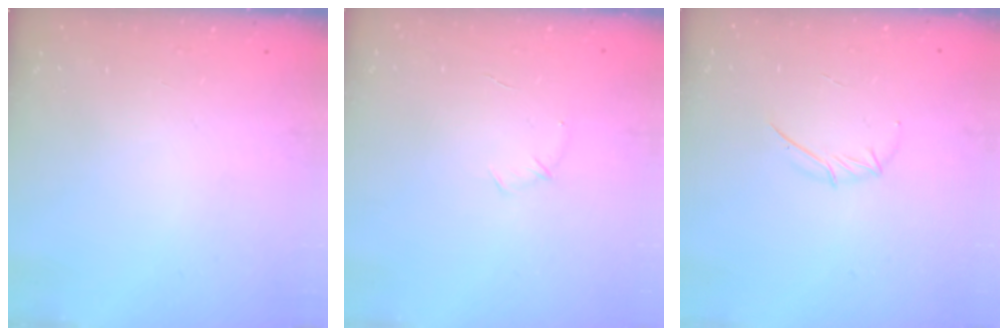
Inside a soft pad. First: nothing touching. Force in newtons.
{"total": 5.0, "press": 4.9, "slide": 1.3}
{"total": 4.0, "press": 4.0, "slide": 0.7}